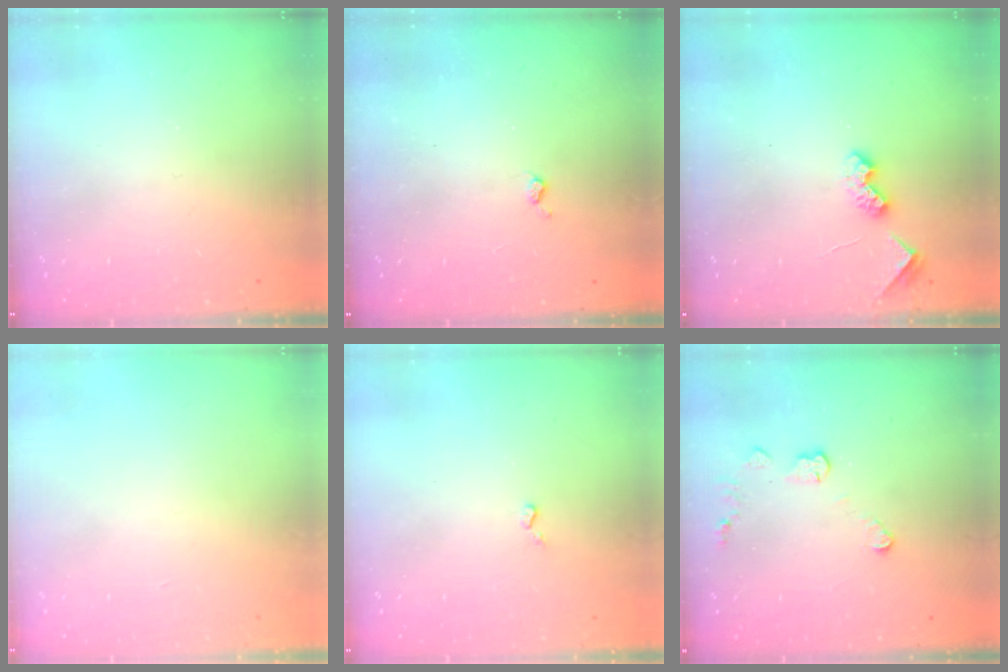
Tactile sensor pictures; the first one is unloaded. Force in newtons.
{"total": 2.8, "press": 2.7, "slide": 0.5}
{"total": 5.9, "press": 5.8, "slide": 0.8}
{"total": 0.0}
{"total": 3.1, "press": 3.1, "slide": 0.5}
{"total": 4.5, "press": 4.5, "slide": 0.4}